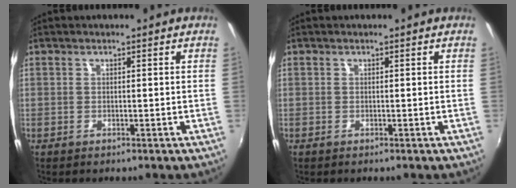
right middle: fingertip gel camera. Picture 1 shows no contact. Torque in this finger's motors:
{"motor_torque": [0.09, -0.19, 0.05, 0.00]}